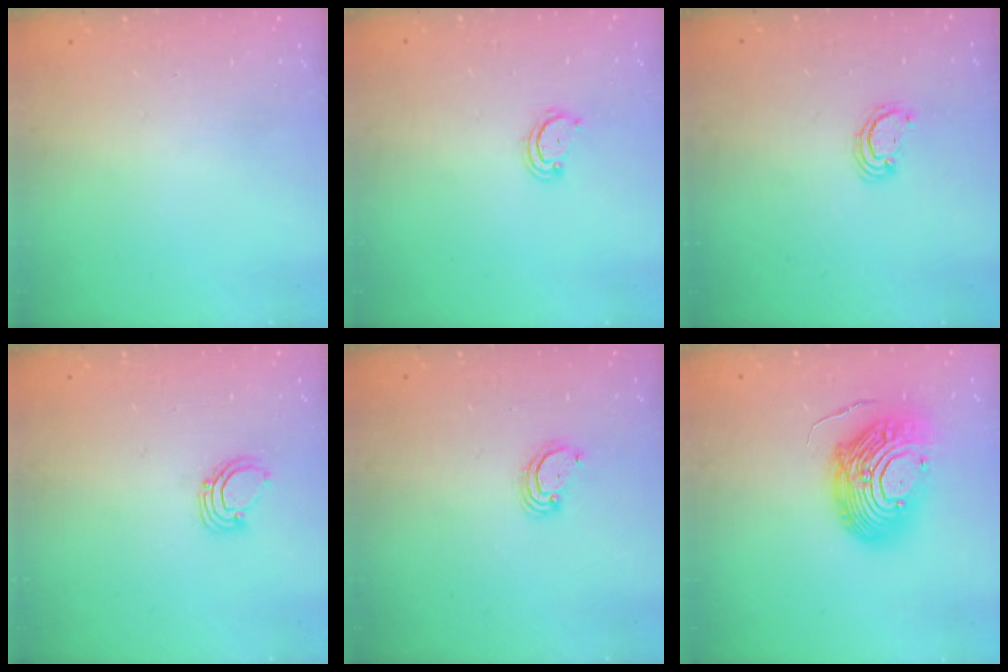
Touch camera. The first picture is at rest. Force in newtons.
{"total": 2.6, "press": 2.6, "slide": 0.3}
{"total": 2.6, "press": 2.5, "slide": 0.3}
{"total": 2.6, "press": 2.6, "slide": 0.2}
{"total": 3.1, "press": 3.1, "slide": 0.2}
{"total": 18.0, "press": 17.9, "slide": 1.9}